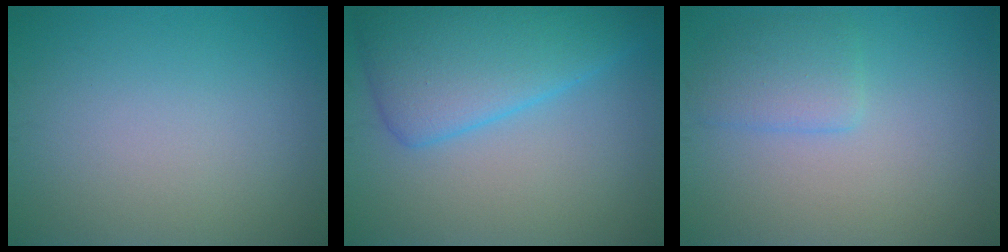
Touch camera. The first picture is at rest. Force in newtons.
{"total": 7.5, "press": 7.5, "slide": 0.3}
{"total": 2.6, "press": 2.6, "slide": 0.1}